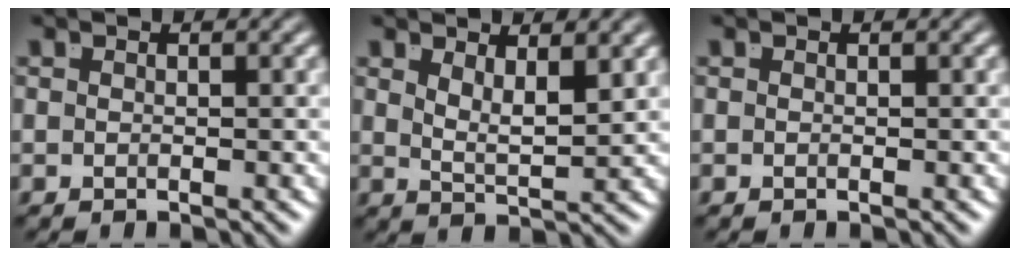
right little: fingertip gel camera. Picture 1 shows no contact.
{"total": 2.6, "force": [1.7, 0.0, 1.9], "torque": [-0.035, -0.011, 0.033]}
{"total": 0.0}